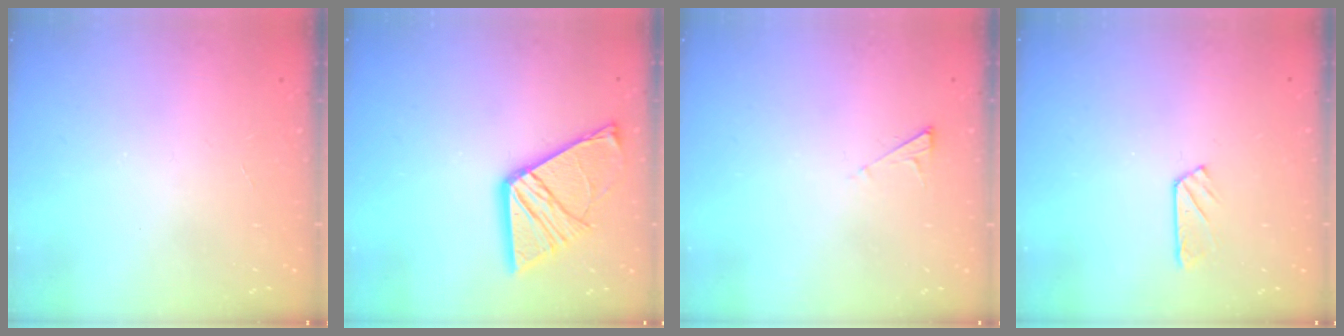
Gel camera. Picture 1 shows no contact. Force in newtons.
{"total": 16.2, "press": 16.1, "slide": 1.4}
{"total": 2.3, "press": 2.2, "slide": 0.4}
{"total": 3.8, "press": 3.8, "slide": 0.4}